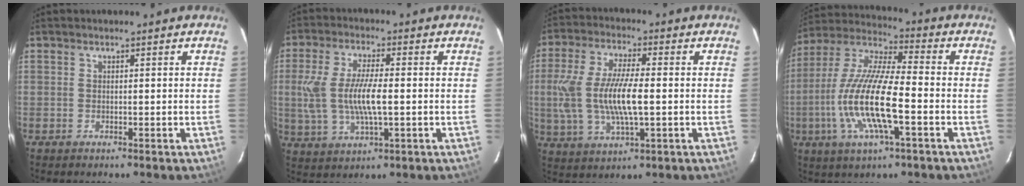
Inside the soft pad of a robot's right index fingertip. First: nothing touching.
{"total": 10.9, "force": [-0.4, 3.5, 10.3], "torque": [-0.211, -0.001, -0.002]}
{"total": 13.2, "force": [-0.8, 4.2, 12.5], "torque": [-0.256, -0.001, -0.011]}
{"total": 16.9, "force": [-4.6, 3.4, 15.9], "torque": [-0.322, -0.008, -0.093]}